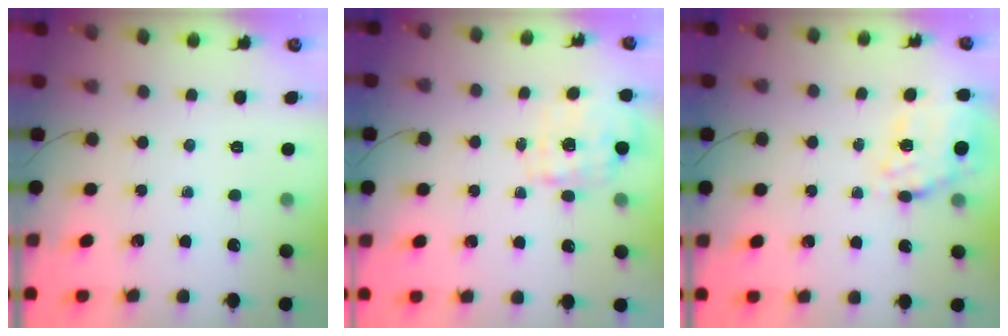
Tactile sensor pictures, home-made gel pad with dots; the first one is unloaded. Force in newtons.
{"total": 1.7, "press": 1.6, "slide": 0.5}
{"total": 16.7, "press": 16.3, "slide": 3.6}